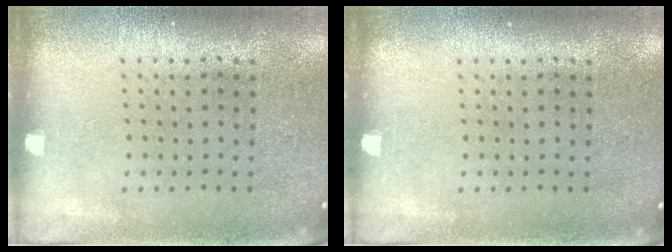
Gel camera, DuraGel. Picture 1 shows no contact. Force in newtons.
{"total": 0.0}